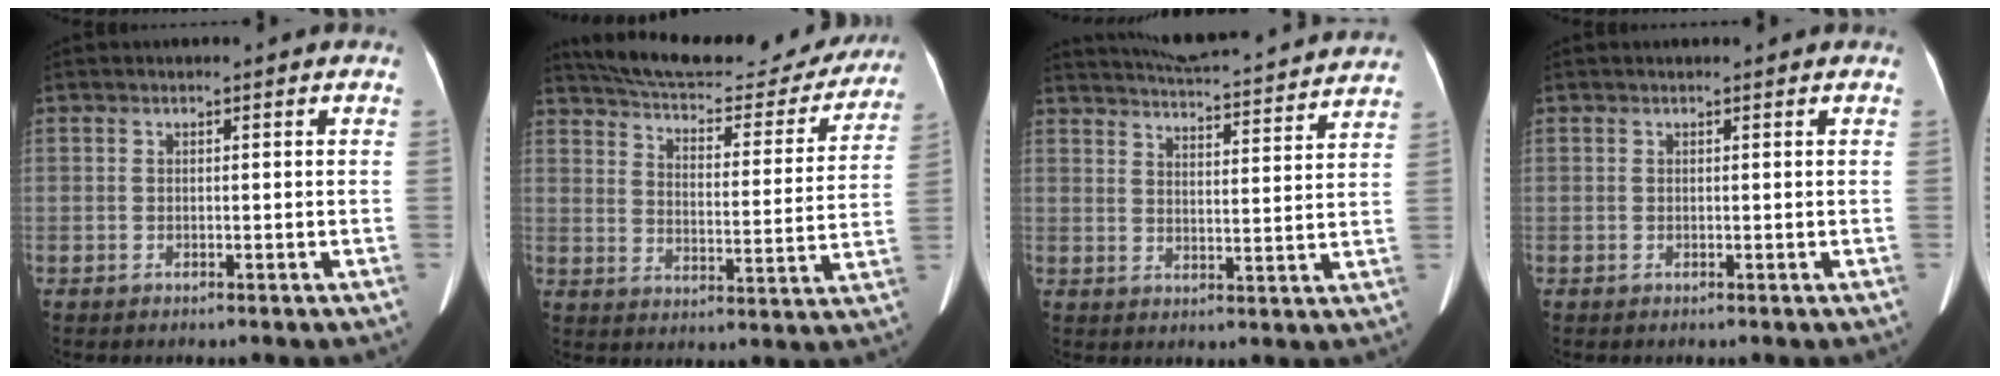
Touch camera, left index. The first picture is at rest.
{"total": 25.4, "force": [23.2, 5.9, 8.5], "torque": [-0.137, -0.026, 0.301]}
{"total": 22.3, "force": [21.1, 1.7, 7.1], "torque": [-0.115, -0.011, 0.271]}
{"total": 1.1, "force": [0.9, 0.1, 0.5], "torque": [-0.007, 0.015, 0.014]}